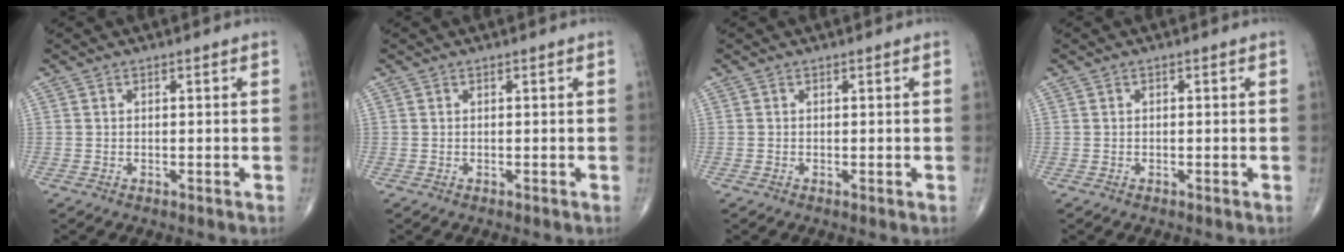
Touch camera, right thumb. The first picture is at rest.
{"total": 0.0}
{"total": 0.0}
{"total": 0.0}